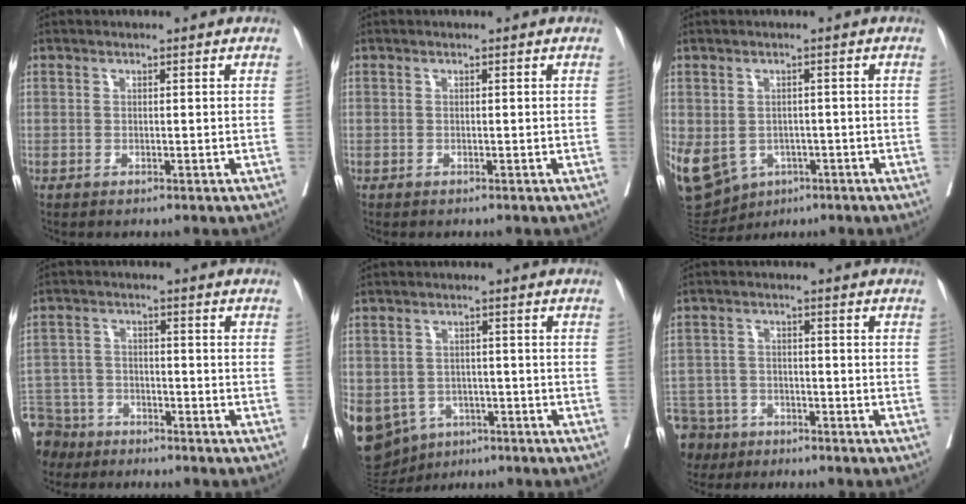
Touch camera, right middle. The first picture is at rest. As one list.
[{"total": 0.0}, {"total": 19.2, "force": [-7.2, 15.7, 8.5], "torque": [-0.257, -0.008, -0.090]}, {"total": 10.4, "force": [-8.5, 5.8, 1.7], "torque": [-0.059, -0.001, -0.154]}, {"total": 20.7, "force": [-8.9, 16.7, 8.5], "torque": [-0.276, -0.005, -0.118]}, {"total": 10.8, "force": [-7.9, 7.0, 2.4], "torque": [-0.080, -0.005, -0.135]}]